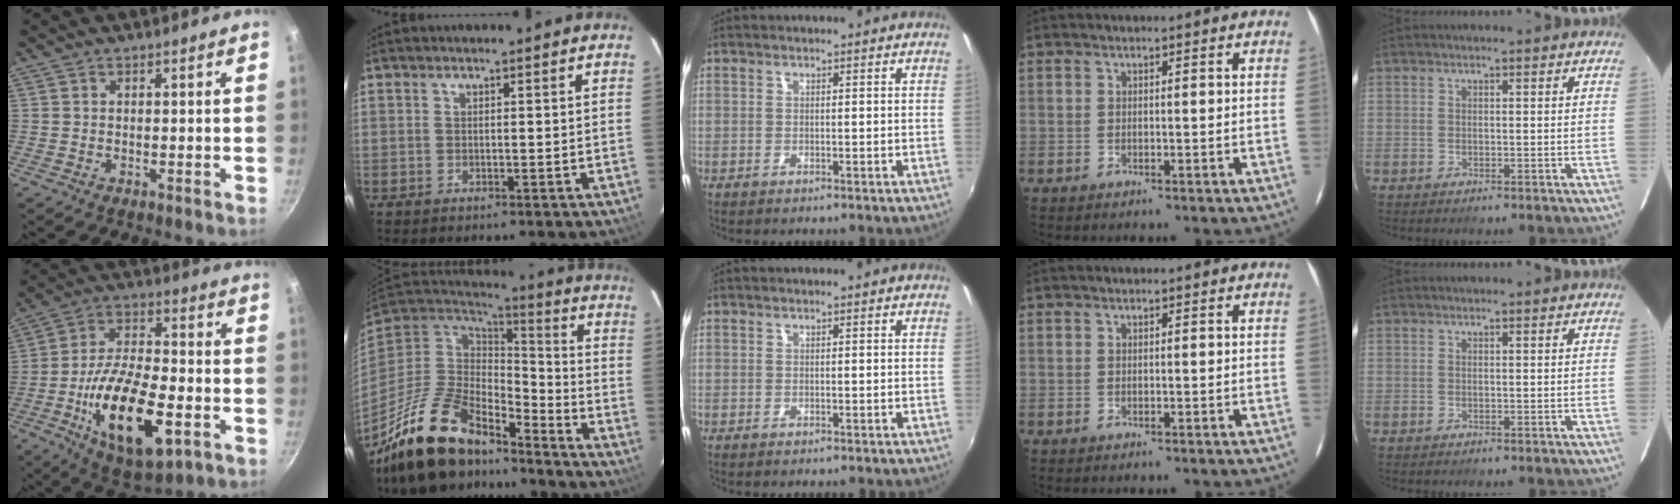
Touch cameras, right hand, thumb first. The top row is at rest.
{"thumb": {"total": 21.6, "force": [-6.8, 9.5, 18.2], "torque": [-0.308, 0.022, -0.112]}, "index": {"total": 19.9, "force": [-15.1, 7.9, 10.3], "torque": [-0.212, -0.018, -0.260]}}